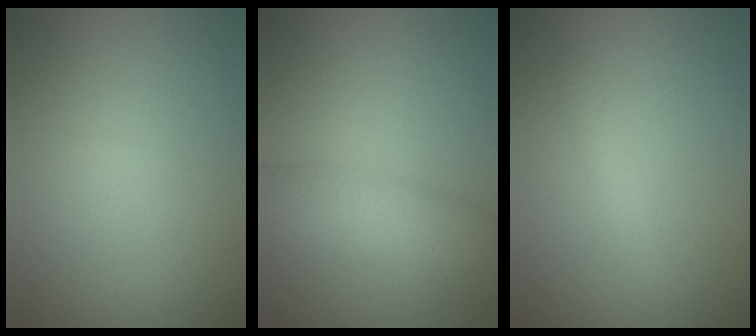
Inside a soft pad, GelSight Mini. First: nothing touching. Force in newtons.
{"total": 3.5, "press": 3.5, "slide": 0.1}
{"total": 1.2, "press": 1.2, "slide": 0.1}